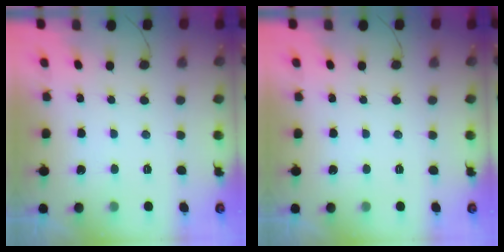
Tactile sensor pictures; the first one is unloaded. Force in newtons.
{"total": 0.0}